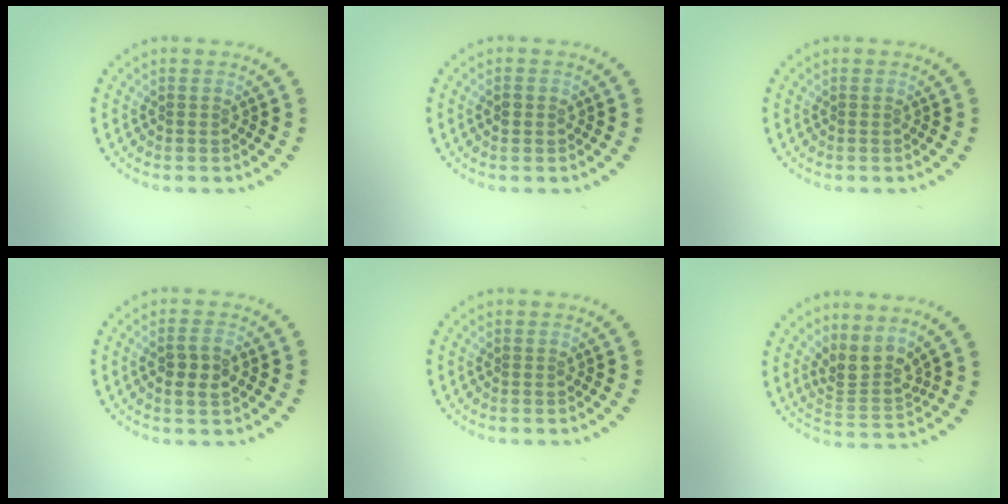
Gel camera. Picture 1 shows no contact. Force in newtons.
{"total": 1.2, "press": 1.2, "slide": 0.1}
{"total": 0.0}
{"total": 2.4, "press": 2.3, "slide": 0.7}
{"total": 0.0}
{"total": 3.2, "press": 2.3, "slide": 2.2}